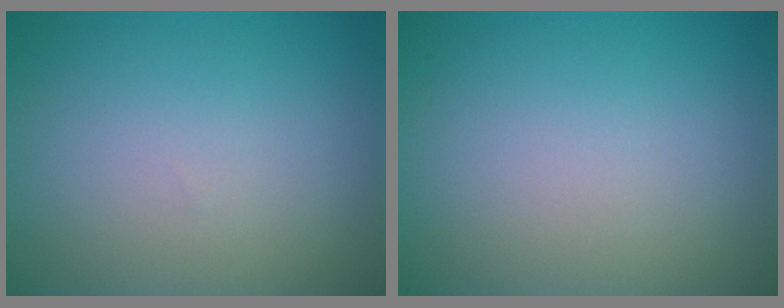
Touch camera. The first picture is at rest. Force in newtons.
{"total": 0.0}